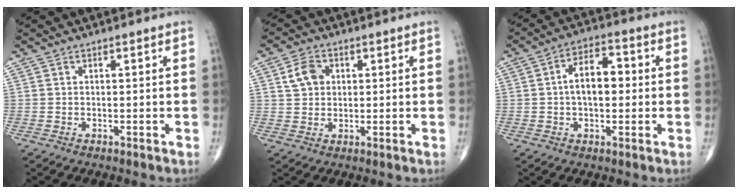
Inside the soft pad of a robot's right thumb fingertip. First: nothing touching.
{"total": 5.3, "force": [1.4, 4.2, 2.9], "torque": [-0.040, 0.001, 0.023]}
{"total": 8.8, "force": [0.4, 5.0, 7.2], "torque": [-0.106, 0.024, -0.001]}